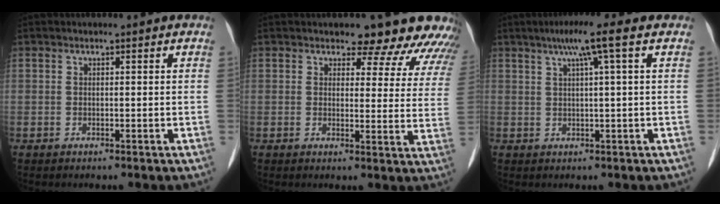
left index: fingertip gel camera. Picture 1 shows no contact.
{"total": 13.0, "force": [11.8, 4.4, 3.4], "torque": [0.006, -0.031, 0.095]}
{"total": 5.2, "force": [2.7, -0.9, 4.3], "torque": [-0.081, 0.009, 0.047]}